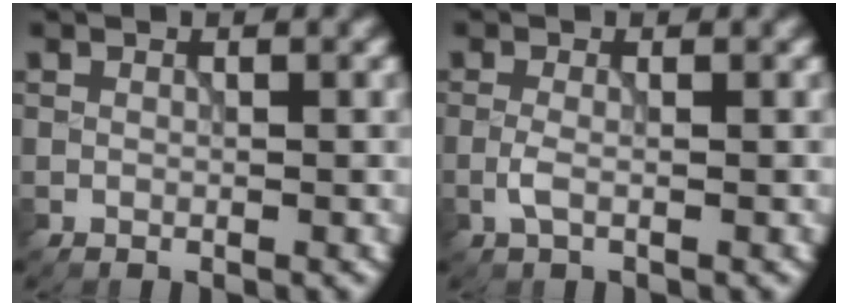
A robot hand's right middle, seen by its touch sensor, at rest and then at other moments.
{"total": 1.4, "force": [-0.5, 0.5, 1.2], "torque": [-0.030, 0.000, -0.014]}